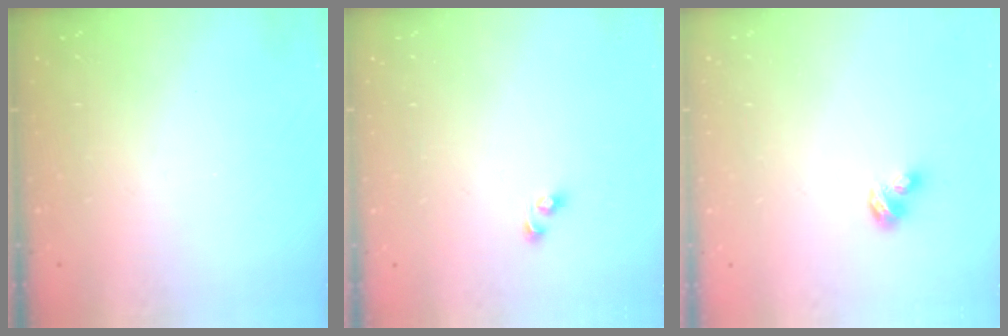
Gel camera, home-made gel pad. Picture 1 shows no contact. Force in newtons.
{"total": 2.3, "press": 2.3, "slide": 0.2}
{"total": 3.1, "press": 3.1, "slide": 0.5}